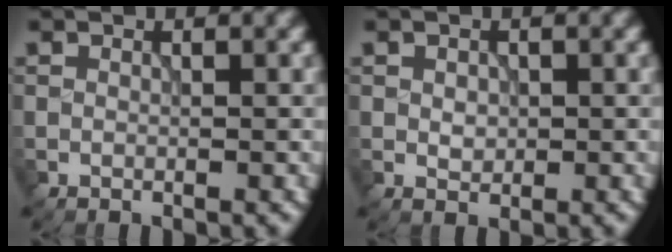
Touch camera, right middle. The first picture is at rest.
{"total": 1.1, "force": [0.1, 0.9, 0.6], "torque": [-0.010, 0.001, 0.003]}